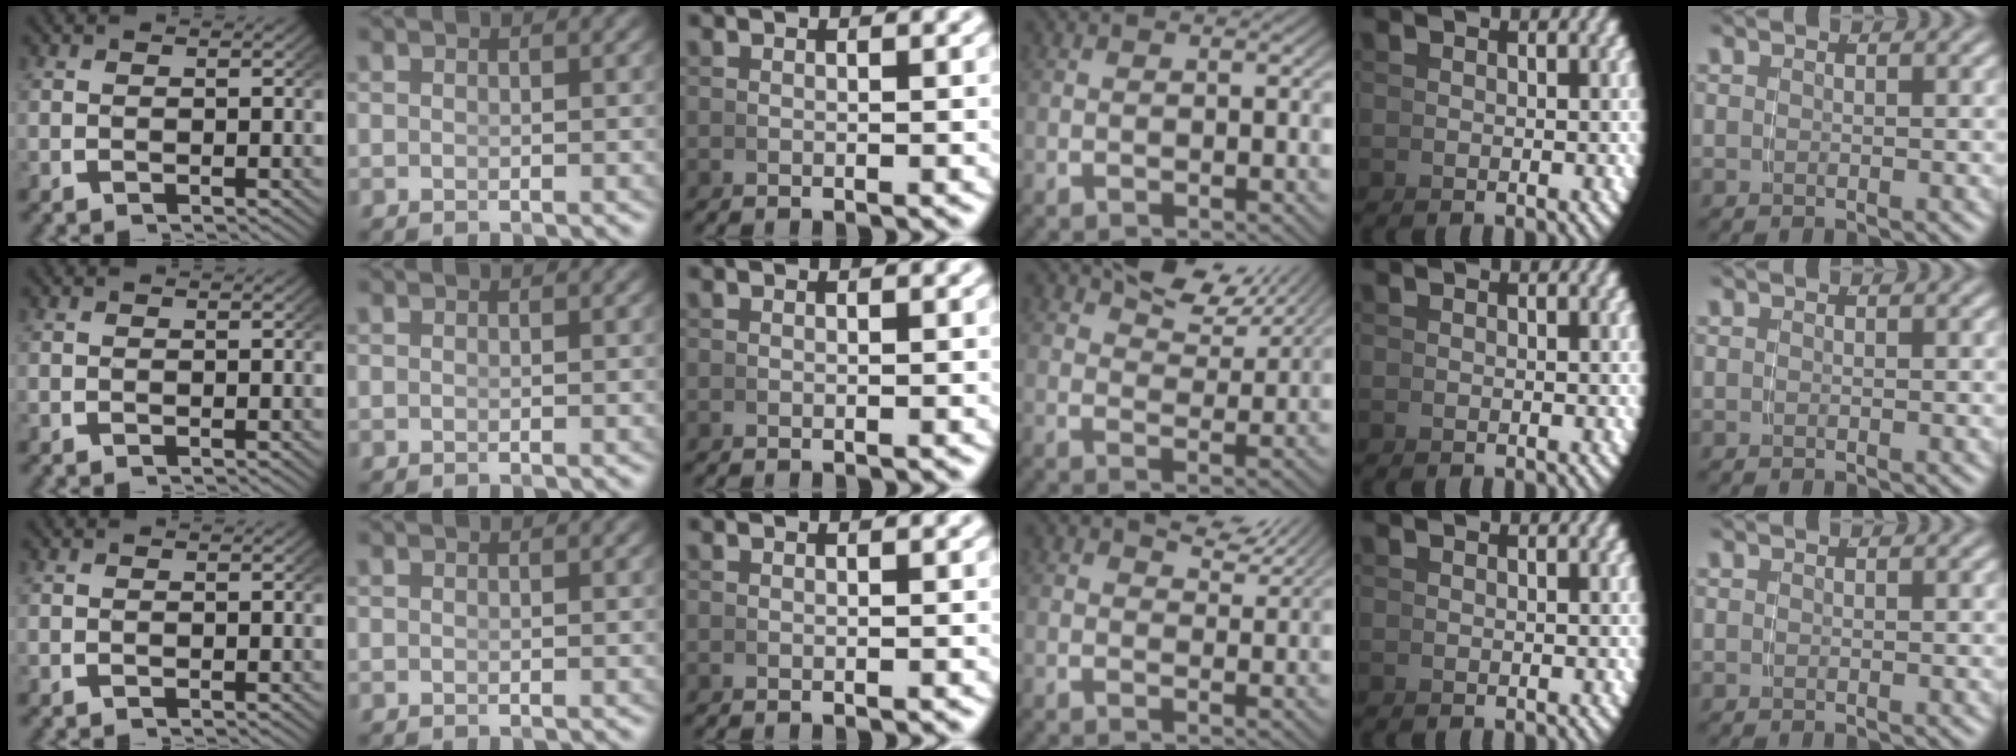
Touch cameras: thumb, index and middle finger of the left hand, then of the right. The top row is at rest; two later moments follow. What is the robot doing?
{"motion": "grasp_and_lifting", "object": "pen"}